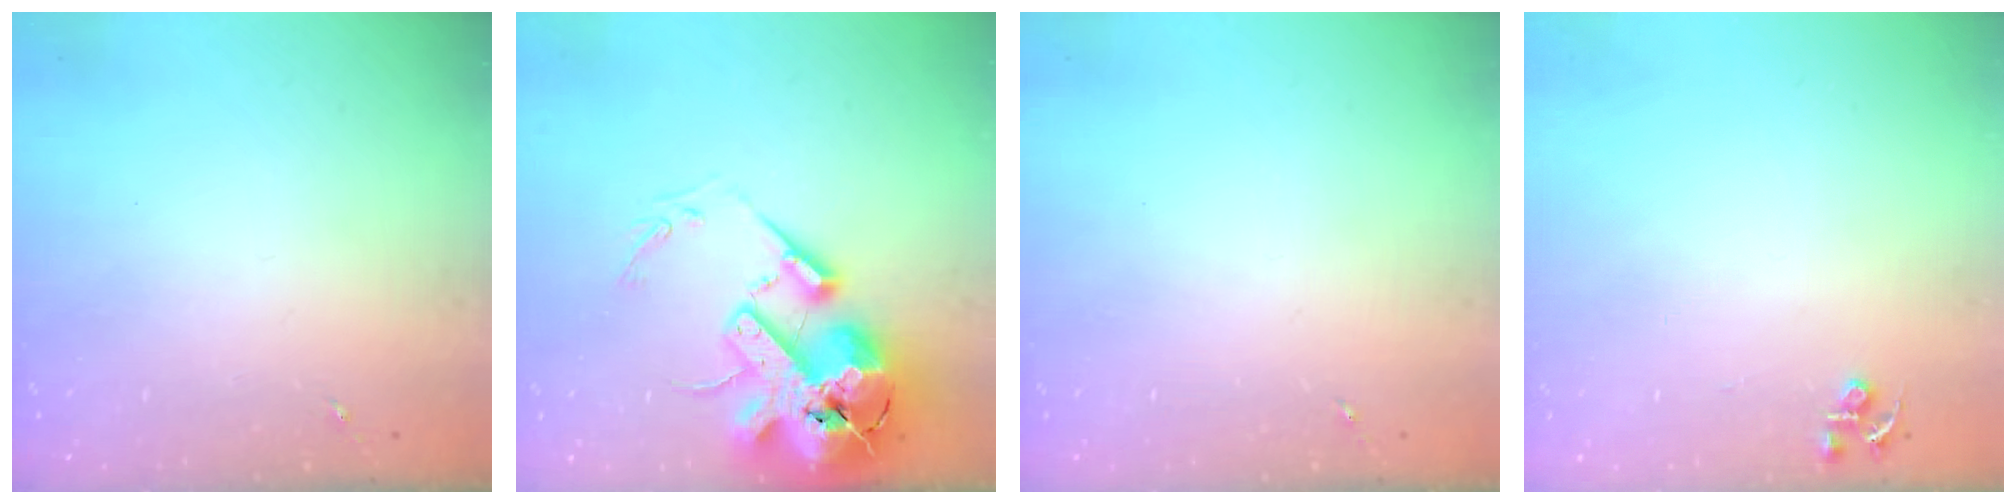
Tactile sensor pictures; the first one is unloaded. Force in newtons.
{"total": 23.0, "press": 22.7, "slide": 3.8}
{"total": 0.0}
{"total": 4.5, "press": 4.4, "slide": 0.5}